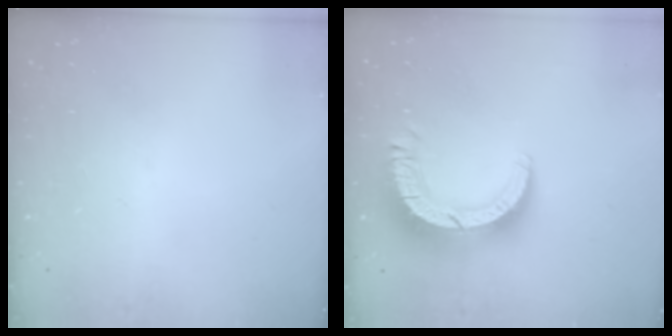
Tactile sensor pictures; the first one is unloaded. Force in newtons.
{"total": 12.1, "press": 12.0, "slide": 1.2}